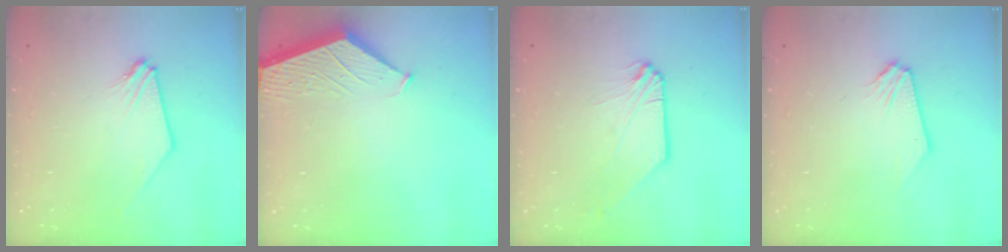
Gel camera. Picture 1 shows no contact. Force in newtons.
{"total": 1.9, "press": 1.9, "slide": 0.2}
{"total": 0.8, "press": 0.8, "slide": 0.2}
{"total": 0.0}